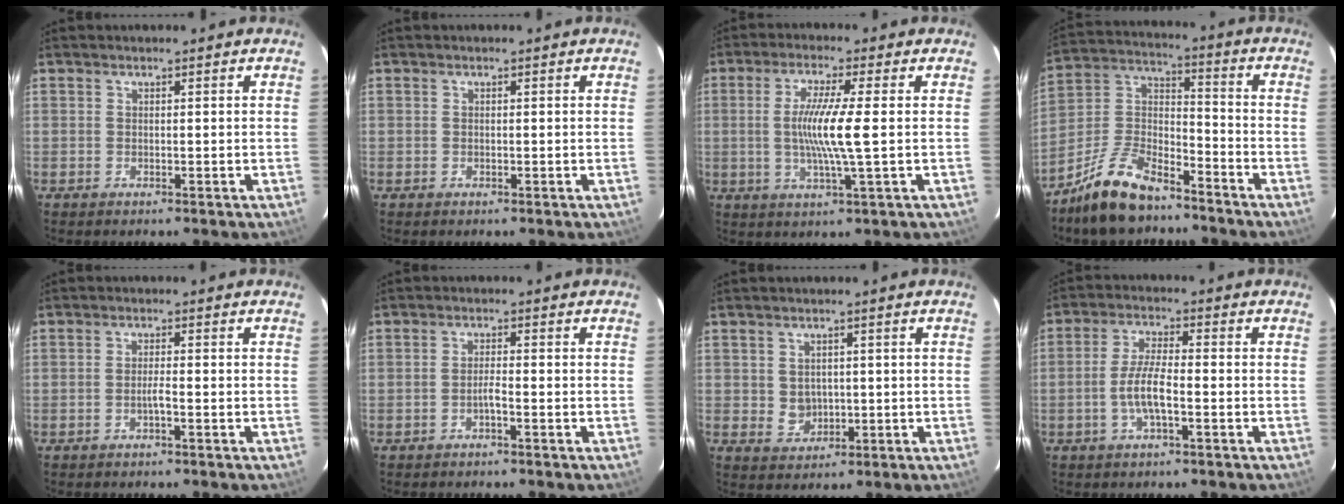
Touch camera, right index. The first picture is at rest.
{"total": 0.0}
{"total": 8.5, "force": [-0.1, -0.4, 8.5], "torque": [-0.162, -0.009, -0.003]}
{"total": 14.0, "force": [-10.0, 5.7, 8.0], "torque": [-0.177, 0.021, -0.188]}
{"total": 1.5, "force": [-0.8, 0.0, 1.2], "torque": [-0.024, 0.002, -0.017]}
{"total": 1.6, "force": [-1.0, 0.1, 1.3], "torque": [-0.025, 0.003, -0.019]}
{"total": 3.5, "force": [0.2, 3.2, 1.3], "torque": [-0.026, 0.005, 0.014]}
{"total": 6.1, "force": [-2.1, 1.3, 5.6], "torque": [-0.115, 0.001, -0.041]}